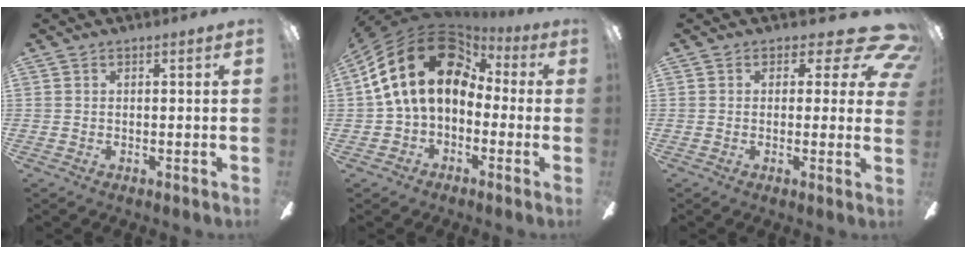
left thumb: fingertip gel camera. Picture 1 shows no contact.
{"total": 19.4, "force": [5.0, 12.8, 13.7], "torque": [-0.276, -0.005, 0.088]}
{"total": 8.8, "force": [4.9, 3.9, 6.2], "torque": [-0.063, -0.036, 0.085]}